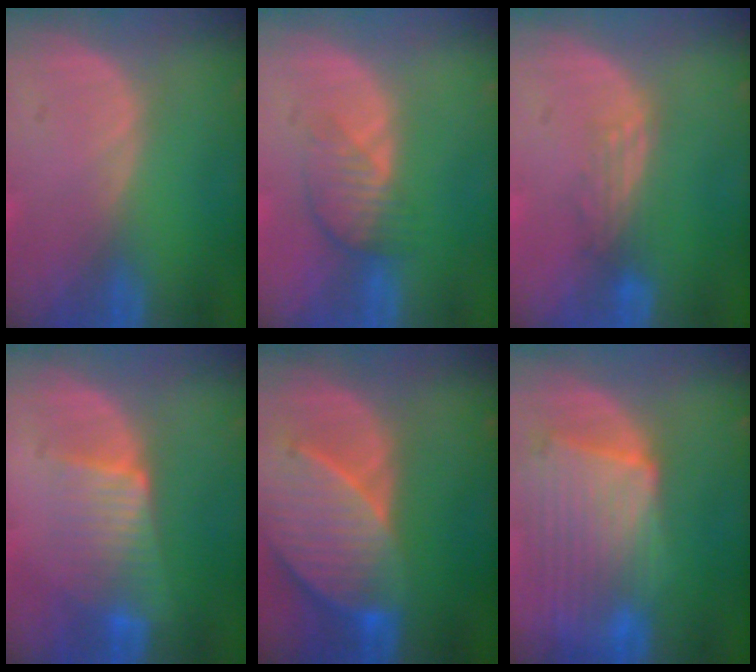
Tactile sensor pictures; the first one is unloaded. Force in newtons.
{"total": 3.9, "press": 3.6, "slide": 1.4}
{"total": 2.8, "press": 2.6, "slide": 1.2}
{"total": 6.2, "press": 5.9, "slide": 1.8}
{"total": 9.9, "press": 8.9, "slide": 4.5}
{"total": 10.5, "press": 9.2, "slide": 5.1}